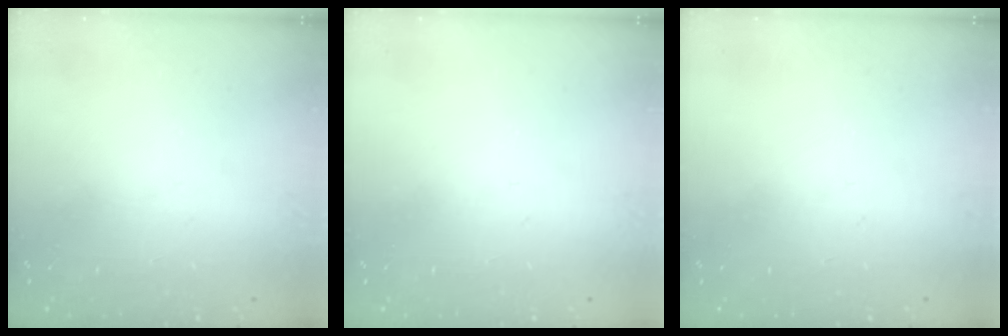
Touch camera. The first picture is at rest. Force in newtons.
{"total": 0.0}
{"total": 0.0}